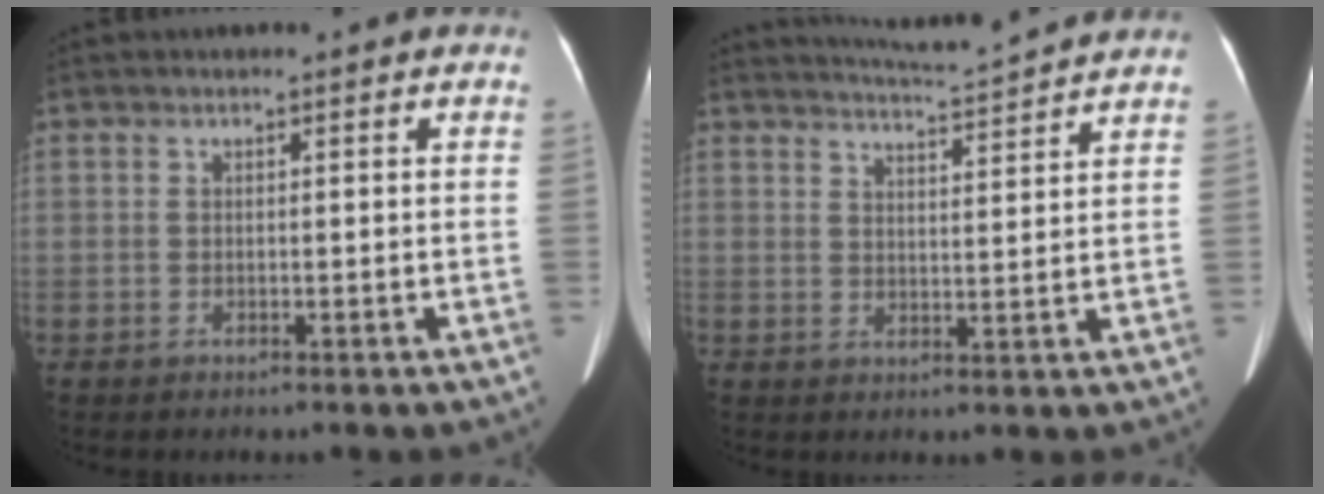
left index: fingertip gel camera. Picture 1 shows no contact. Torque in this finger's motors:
{"motor_torque": [0.02, -0.41, -0.07, 0.01]}